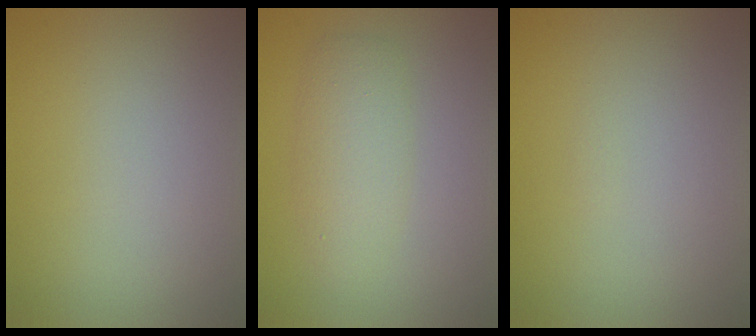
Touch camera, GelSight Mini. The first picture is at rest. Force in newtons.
{"total": 2.9, "press": 2.9, "slide": 0.1}
{"total": 0.0}